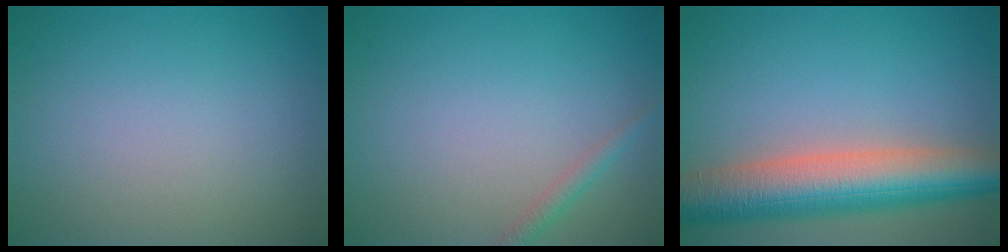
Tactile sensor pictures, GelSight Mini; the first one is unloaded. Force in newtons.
{"total": 1.2, "press": 1.2, "slide": 0.1}
{"total": 9.3, "press": 9.3, "slide": 0.4}